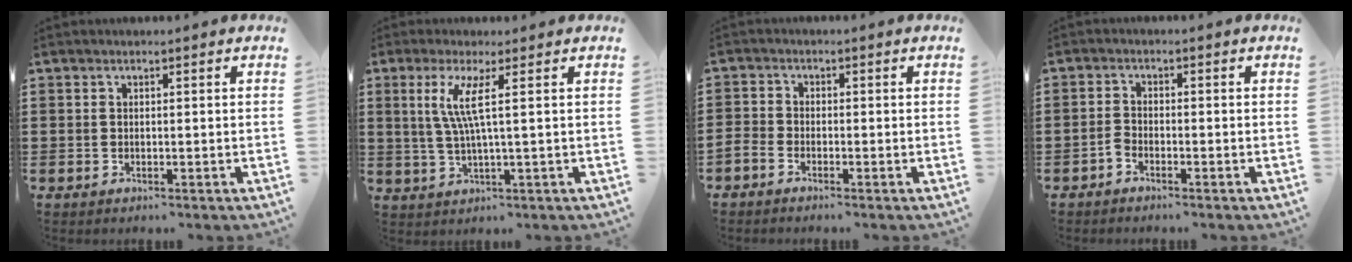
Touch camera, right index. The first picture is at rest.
{"total": 5.6, "force": [1.4, -0.3, 5.4], "torque": [-0.114, -0.011, 0.018]}
{"total": 1.4, "force": [-1.4, 0.3, 0.2], "torque": [-0.007, 0.002, -0.027]}
{"total": 1.6, "force": [-1.5, 0.4, 0.4], "torque": [-0.011, 0.002, -0.029]}